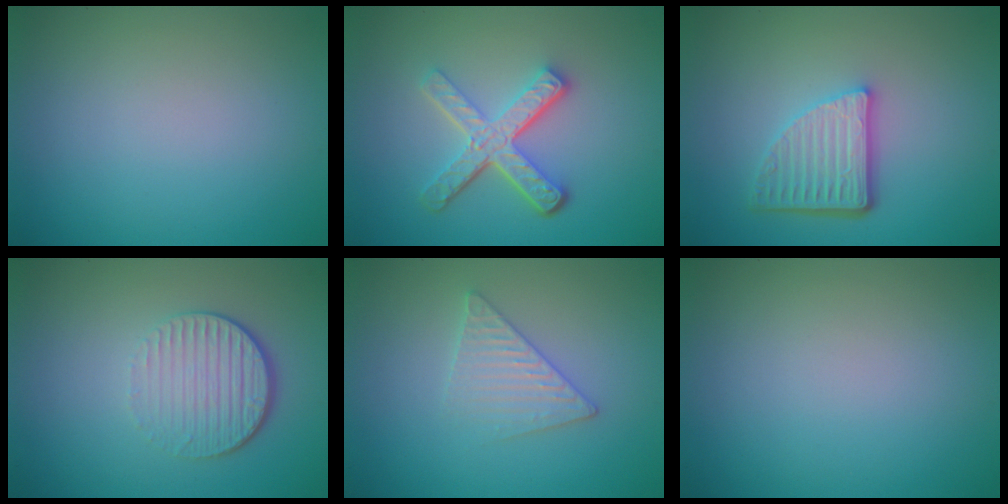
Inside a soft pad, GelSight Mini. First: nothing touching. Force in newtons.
{"total": 5.0, "press": 3.5, "slide": 3.6}
{"total": 4.9, "press": 3.5, "slide": 3.4}
{"total": 4.3, "press": 2.9, "slide": 3.2}
{"total": 2.6, "press": 2.6, "slide": 0.3}
{"total": 0.0}